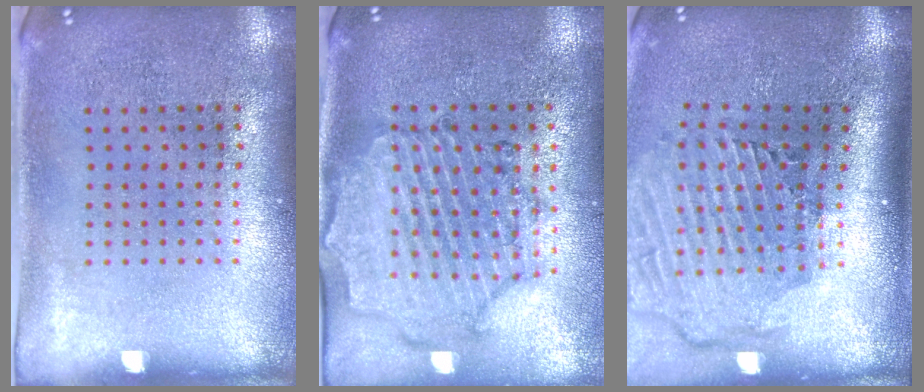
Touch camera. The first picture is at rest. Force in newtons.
{"total": 1.6, "press": 1.5, "slide": 0.3}
{"total": 2.9, "press": 2.1, "slide": 2.0}